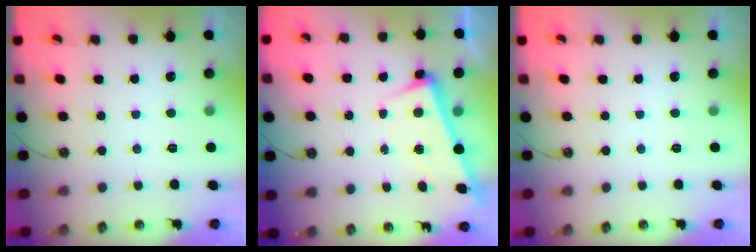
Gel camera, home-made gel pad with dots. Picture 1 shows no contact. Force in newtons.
{"total": 2.3, "press": 2.2, "slide": 0.7}
{"total": 0.0}